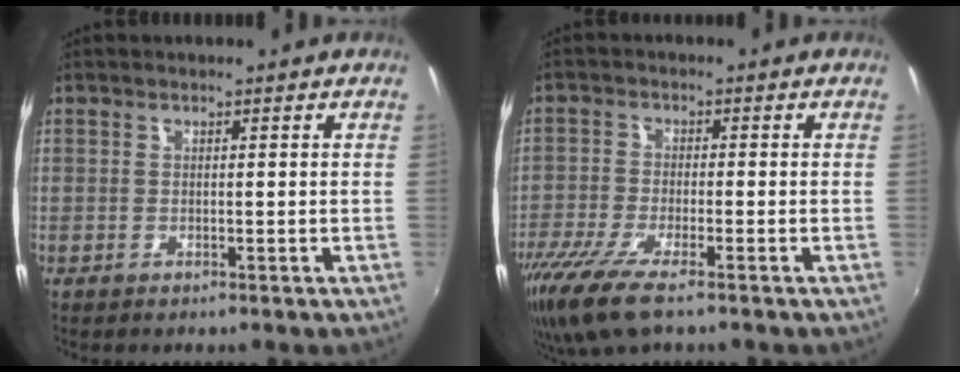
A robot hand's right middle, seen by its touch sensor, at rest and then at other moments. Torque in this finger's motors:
{"motor_torque": [1.17, -0.97, 0.41, 0.21]}